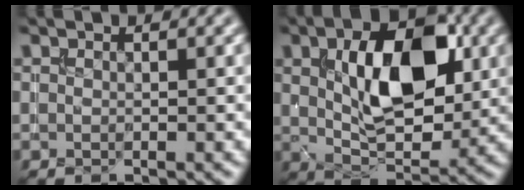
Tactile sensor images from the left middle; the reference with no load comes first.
{"total": 9.0, "force": [1.9, 4.8, 7.3], "torque": [-0.123, 0.003, 0.034]}